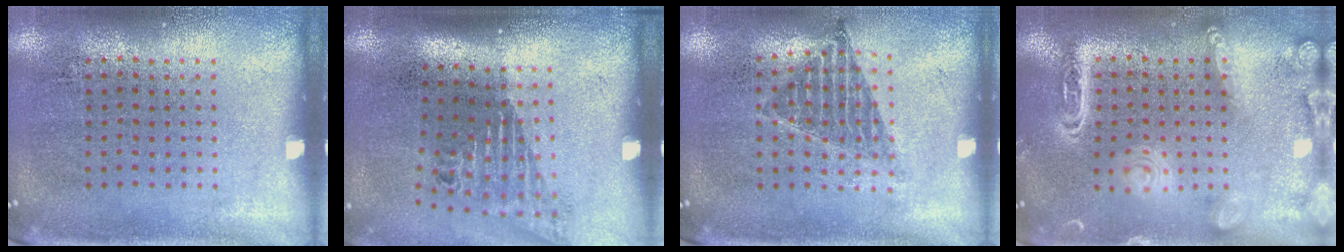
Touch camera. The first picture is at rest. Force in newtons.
{"total": 1.6, "press": 1.2, "slide": 1.1}
{"total": 0.9, "press": 0.8, "slide": 0.3}
{"total": 2.1, "press": 2.1, "slide": 0.1}